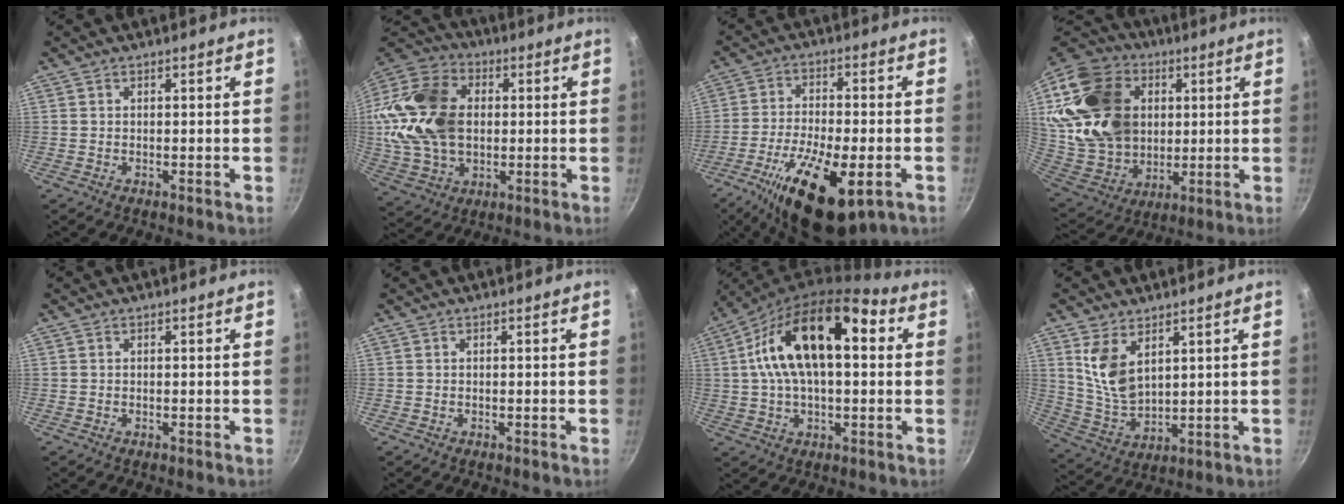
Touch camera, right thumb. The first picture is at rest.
{"total": 21.1, "force": [1.8, 15.2, 14.6], "torque": [-0.272, 0.020, 0.034]}
{"total": 18.2, "force": [-7.6, 6.7, 15.1], "torque": [-0.259, 0.008, -0.124]}
{"total": 26.8, "force": [5.9, 20.5, 16.3], "torque": [-0.286, -0.005, 0.122]}
{"total": 0.0}
{"total": 0.0}
{"total": 17.0, "force": [3.7, 8.7, 14.1], "torque": [-0.216, 0.026, 0.047]}
{"total": 9.2, "force": [4.3, 5.2, 6.3], "torque": [-0.112, -0.039, 0.096]}